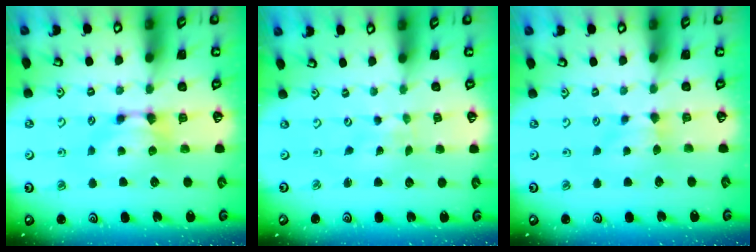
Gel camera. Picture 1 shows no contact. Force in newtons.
{"total": 6.4, "press": 6.4, "slide": 0.4}
{"total": 1.8, "press": 1.6, "slide": 0.7}